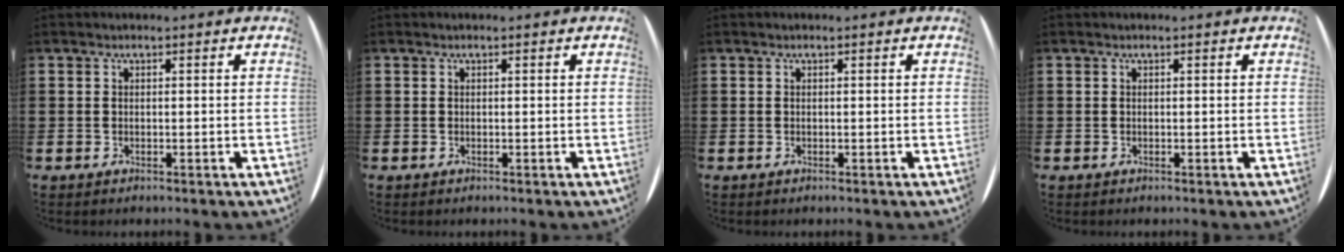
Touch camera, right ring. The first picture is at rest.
{"total": 0.0}
{"total": 0.0}
{"total": 0.0}